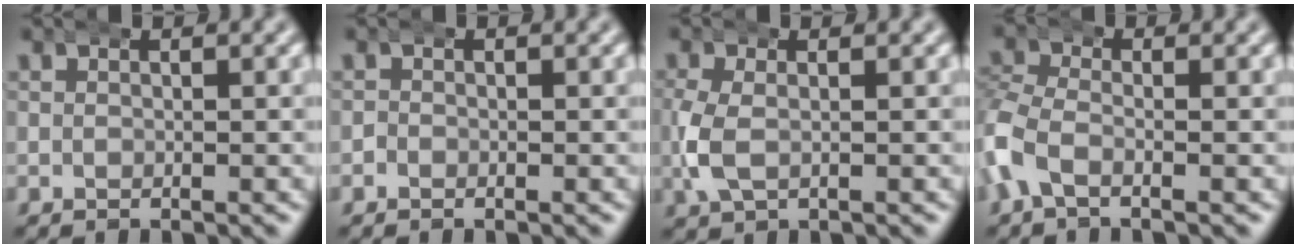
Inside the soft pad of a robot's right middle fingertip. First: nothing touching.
{"total": 0.5, "force": [-0.5, 0.0, -0.2], "torque": [0.002, -0.003, -0.009]}
{"total": 2.7, "force": [-0.4, 1.9, 1.9], "torque": [-0.059, -0.002, -0.003]}
{"total": 3.0, "force": [-1.5, 2.1, 1.6], "torque": [-0.074, -0.015, -0.025]}